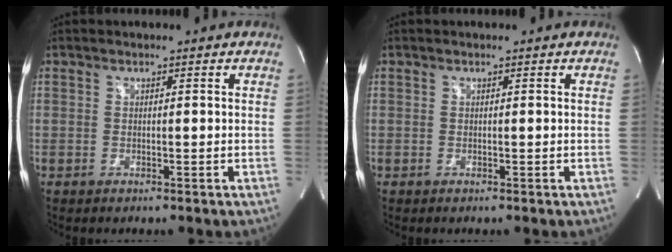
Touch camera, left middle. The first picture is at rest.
{"total": 0.0}